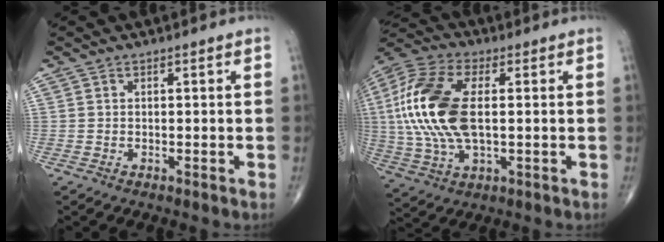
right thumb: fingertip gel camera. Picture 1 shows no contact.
{"total": 19.7, "force": [1.6, 9.8, 17.0], "torque": [-0.385, 0.006, 0.026]}